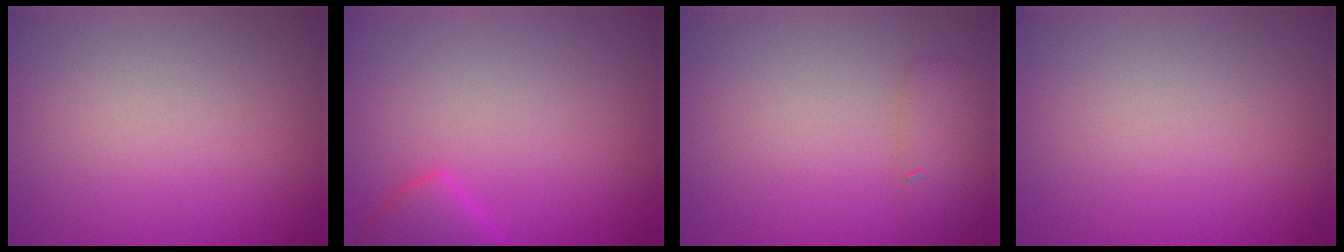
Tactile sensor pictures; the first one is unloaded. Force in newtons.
{"total": 2.3, "press": 2.3, "slide": 0.2}
{"total": 1.9, "press": 1.9, "slide": 0.1}
{"total": 0.0}